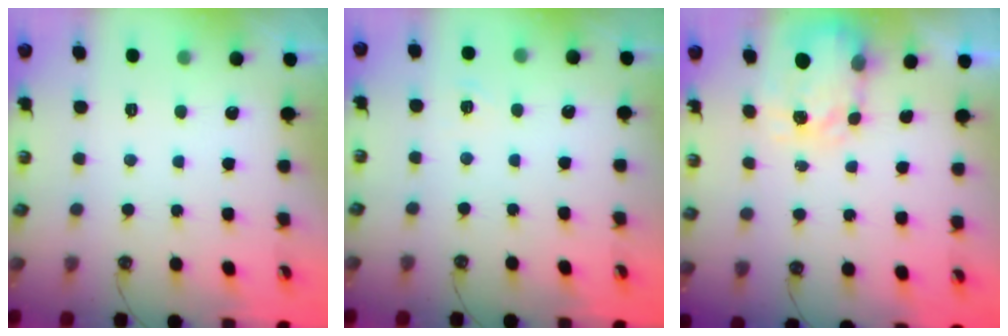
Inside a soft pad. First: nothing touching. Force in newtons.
{"total": 3.4, "press": 3.4, "slide": 0.4}
{"total": 3.9, "press": 3.8, "slide": 0.5}